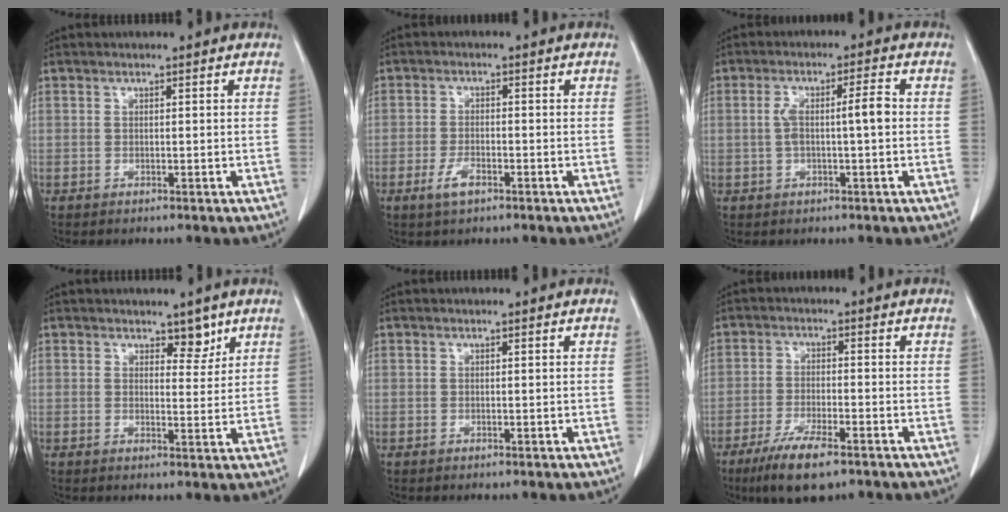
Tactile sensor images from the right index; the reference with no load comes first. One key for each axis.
{"total": 3.3, "fx": -1.9, "fy": 1.2, "fz": 2.5, "tx": -0.053, "ty": 0.000, "tz": -0.034}
{"total": 5.2, "fx": 0.0, "fy": 0.7, "fz": 5.2, "tx": -0.101, "ty": 0.018, "tz": 0.001}
{"total": 3.0, "fx": 2.2, "fy": 1.5, "fz": 1.4, "tx": -0.012, "ty": -0.005, "tz": 0.034}
{"total": 0.0}
{"total": 8.1, "fx": -5.4, "fy": 1.4, "fz": 5.9, "tx": -0.109, "ty": -0.016, "tz": -0.091}